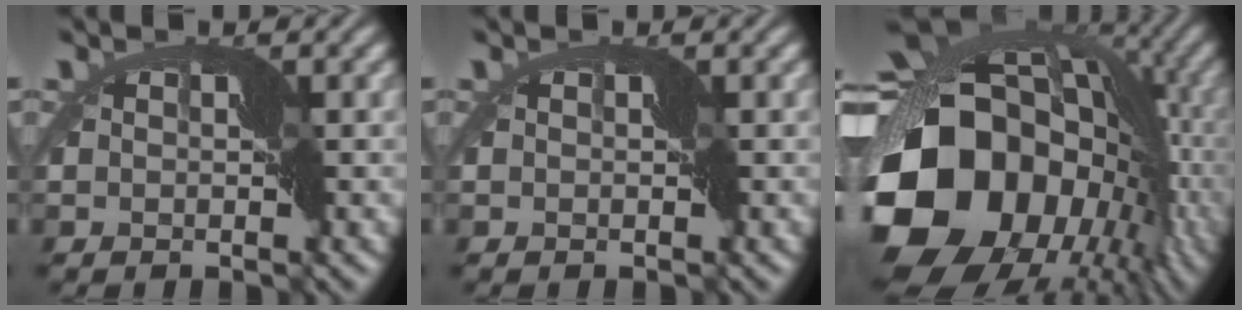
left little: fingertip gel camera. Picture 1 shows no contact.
{"total": 0.0}
{"total": 20.2, "force": [-5.3, 16.2, 10.7], "torque": [-0.236, -0.020, -0.108]}